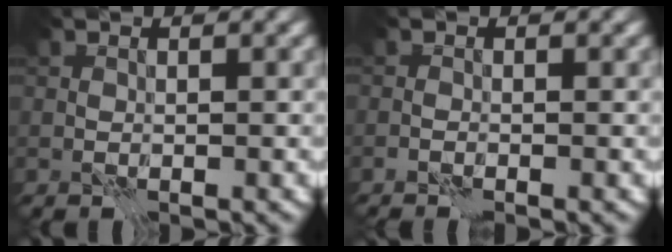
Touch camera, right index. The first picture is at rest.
{"total": 0.8, "force": [0.1, -0.7, -0.3], "torque": [0.007, 0.003, -0.001]}